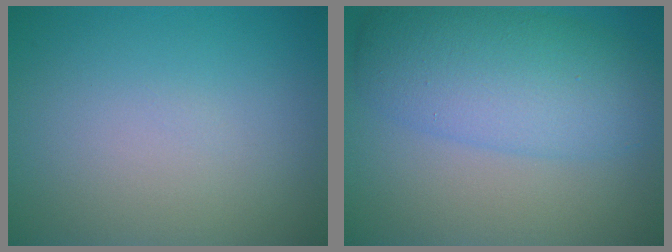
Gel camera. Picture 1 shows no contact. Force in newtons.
{"total": 7.2, "press": 7.2, "slide": 0.1}